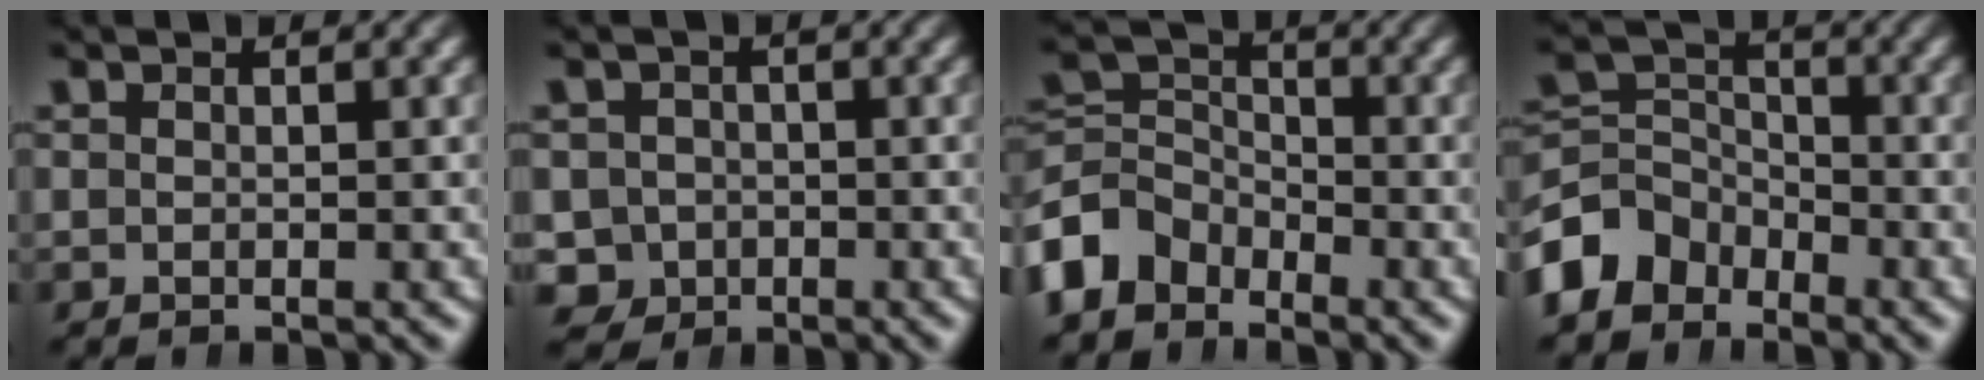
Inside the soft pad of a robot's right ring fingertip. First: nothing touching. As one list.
[{"total": 7.3, "force": [-3.0, 6.4, 1.8], "torque": [-0.040, -0.039, -0.040]}, {"total": 6.4, "force": [-2.3, 5.4, 2.5], "torque": [-0.060, -0.025, -0.036]}, {"total": 7.0, "force": [-2.7, 5.9, 2.7], "torque": [-0.061, -0.030, -0.044]}]